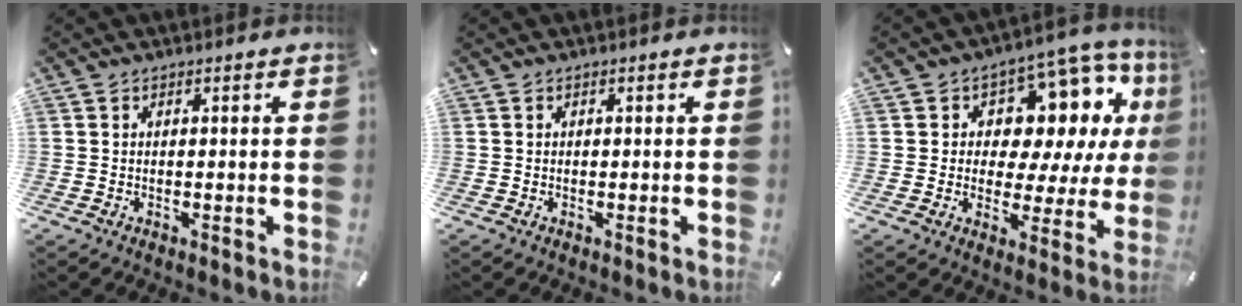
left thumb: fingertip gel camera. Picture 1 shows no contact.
{"total": 0.0}
{"total": 12.1, "force": [5.0, 8.4, 7.2], "torque": [-0.096, -0.043, 0.091]}